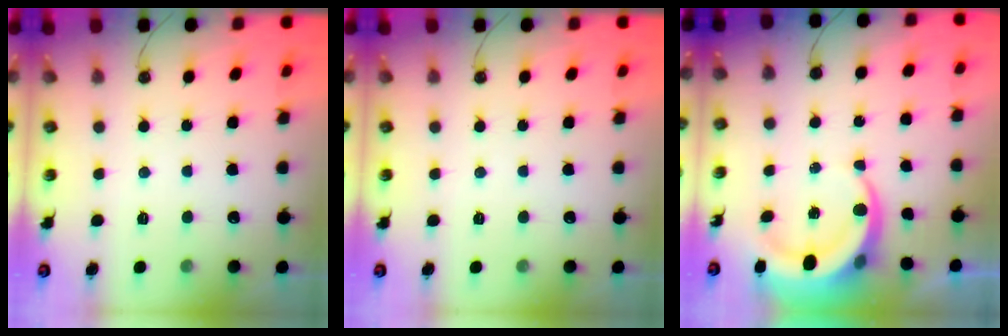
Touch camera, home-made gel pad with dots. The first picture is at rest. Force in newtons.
{"total": 0.0}
{"total": 7.5, "press": 7.4, "slide": 1.0}